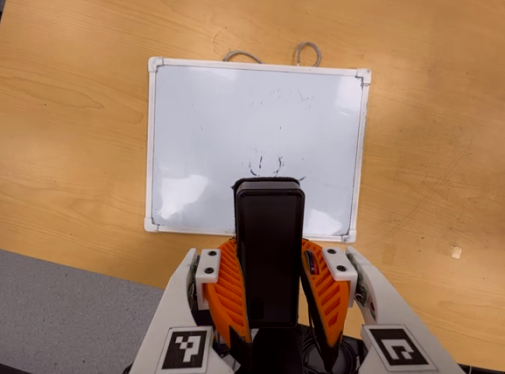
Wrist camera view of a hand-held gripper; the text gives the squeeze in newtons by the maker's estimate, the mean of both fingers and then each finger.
{"total": 9.4, "left": 7.9, "right": 11.0}